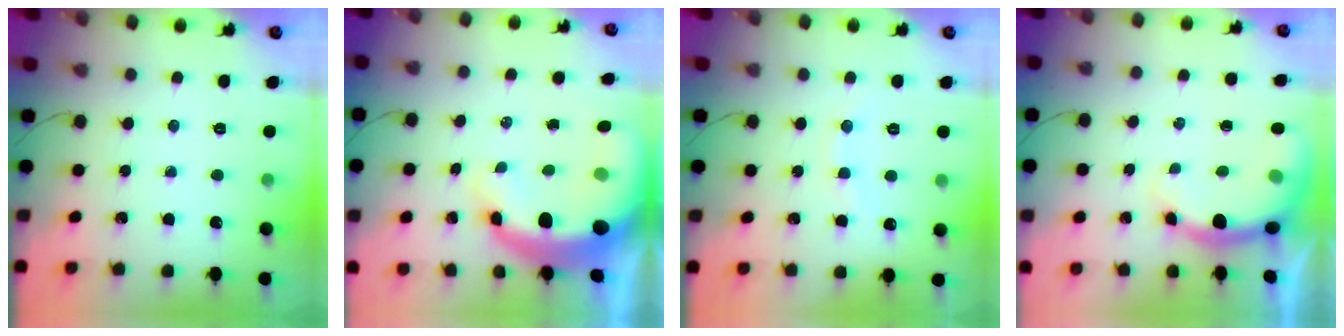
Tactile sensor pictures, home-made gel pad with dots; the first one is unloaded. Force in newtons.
{"total": 14.2, "press": 13.8, "slide": 3.2}
{"total": 8.1, "press": 7.9, "slide": 1.6}
{"total": 7.3, "press": 7.2, "slide": 1.3}